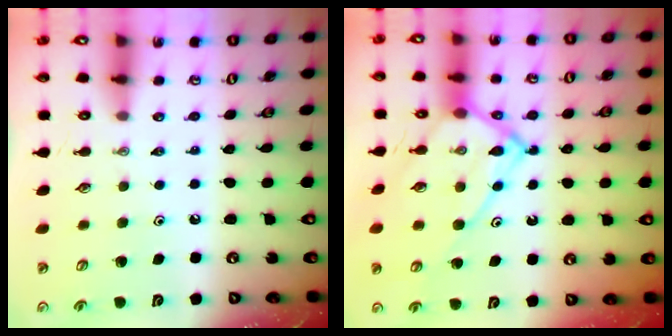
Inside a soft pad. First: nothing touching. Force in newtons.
{"total": 13.3, "press": 13.2, "slide": 1.7}